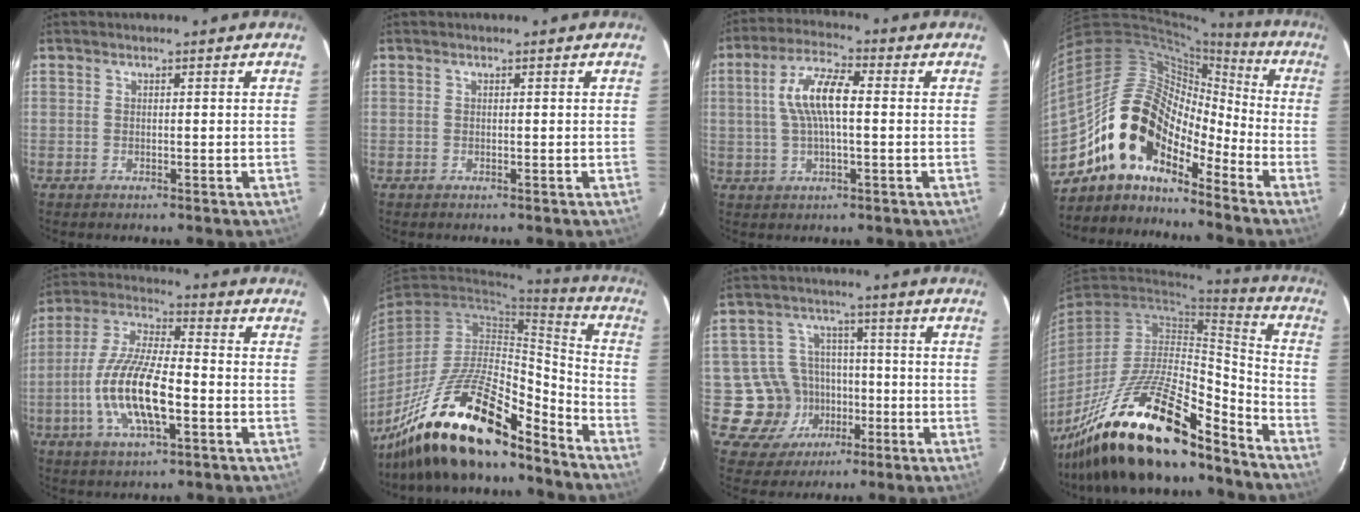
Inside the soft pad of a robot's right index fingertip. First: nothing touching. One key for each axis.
{"total": 0.0}
{"total": 9.2, "fx": 0.7, "fy": 2.8, "fz": 8.7, "tx": -0.170, "ty": 0.016, "tz": 0.014}
{"total": 15.6, "fx": -11.0, "fy": 7.7, "fz": 8.0, "tx": -0.142, "ty": 0.017, "tz": -0.218}
{"total": 15.1, "fx": -4.2, "fy": 4.5, "fz": 13.8, "tx": -0.286, "ty": -0.005, "tz": -0.081}
{"total": 22.8, "fx": -17.4, "fy": 6.0, "fz": 13.6, "tx": -0.246, "ty": -0.011, "tz": -0.298}
{"total": 10.8, "fx": -3.4, "fy": 10.1, "fz": 1.8, "tx": -0.060, "ty": 0.032, "tz": -0.037}
{"total": 26.1, "fx": -19.5, "fy": 6.9, "fz": 15.9, "tx": -0.284, "ty": -0.021, "tz": -0.325}